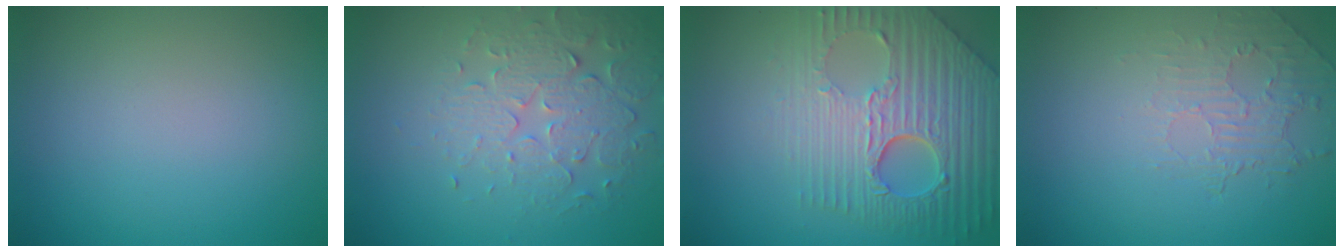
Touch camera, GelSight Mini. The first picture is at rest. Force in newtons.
{"total": 4.0, "press": 3.5, "slide": 1.8}
{"total": 9.0, "press": 6.2, "slide": 6.6}
{"total": 2.0, "press": 0.8, "slide": 1.8}